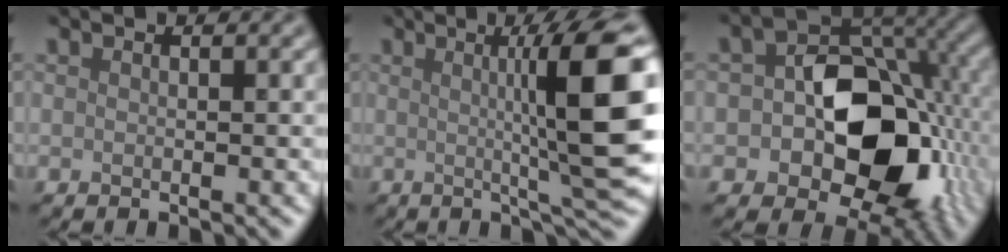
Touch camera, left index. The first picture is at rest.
{"total": 9.7, "force": [1.1, 1.1, 9.6], "torque": [-0.127, 0.003, 0.019]}
{"total": 12.1, "force": [-1.8, 8.3, 8.6], "torque": [-0.117, -0.003, -0.038]}